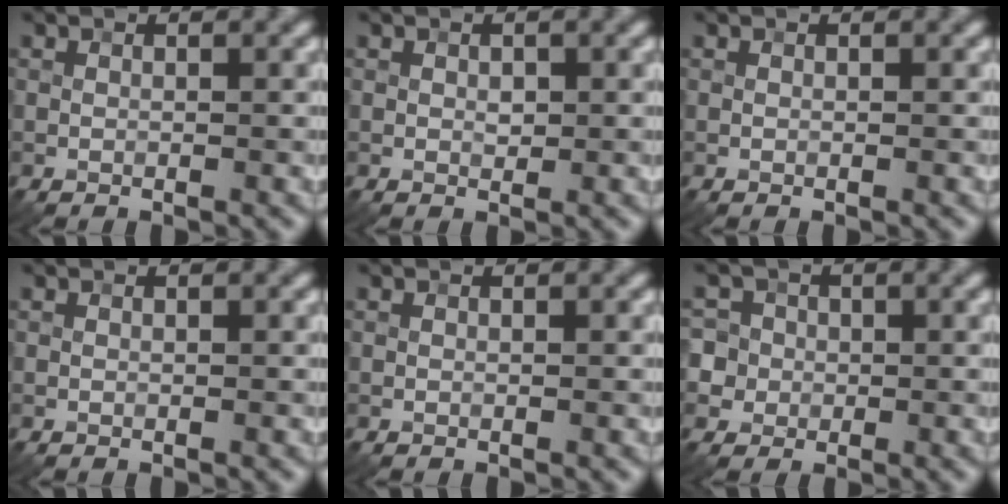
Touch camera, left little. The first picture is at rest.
{"total": 0.8, "force": [0.1, 0.5, 0.5], "torque": [-0.007, -0.001, 0.001]}
{"total": 0.0}
{"total": 0.0}
{"total": 0.0}
{"total": 5.8, "force": [0.4, 5.5, 1.9], "torque": [-0.033, 0.033, -0.022]}